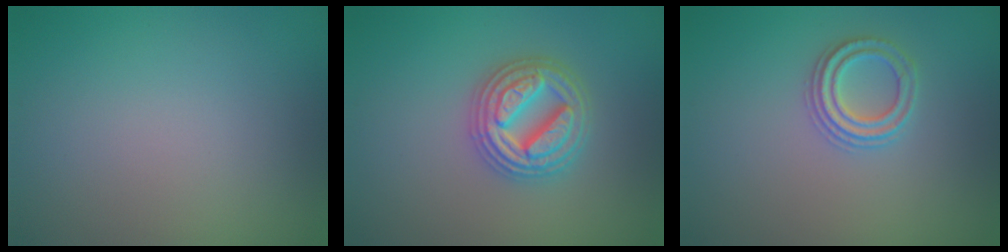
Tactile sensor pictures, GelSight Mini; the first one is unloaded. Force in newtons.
{"total": 4.9, "press": 4.9, "slide": 0.6}
{"total": 2.3, "press": 2.2, "slide": 0.8}